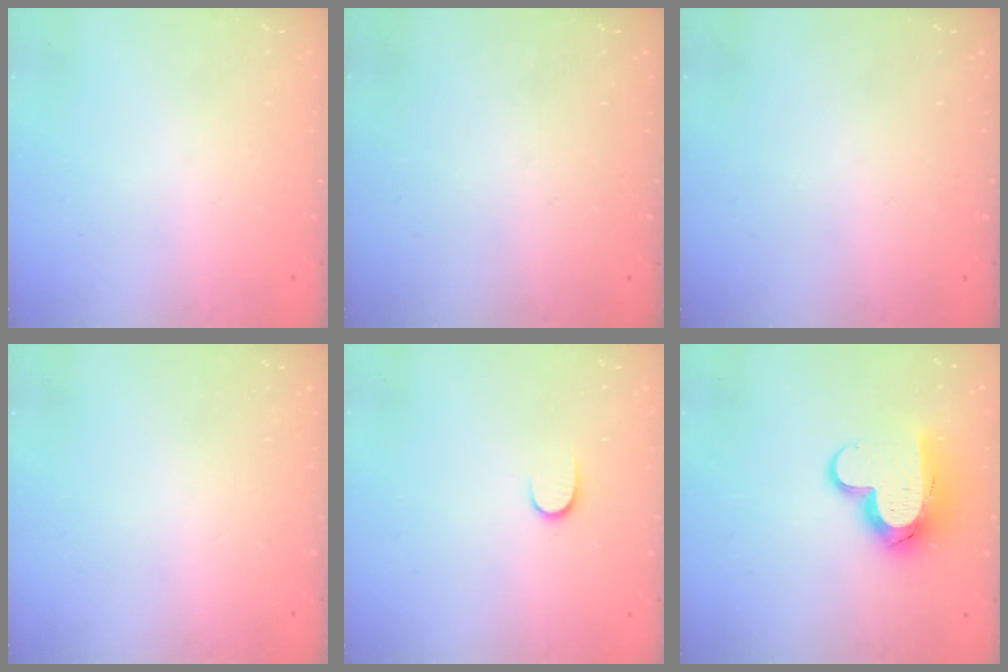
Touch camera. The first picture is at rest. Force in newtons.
{"total": 0.0}
{"total": 0.0}
{"total": 0.0}
{"total": 5.7, "press": 5.7, "slide": 0.5}
{"total": 13.6, "press": 13.5, "slide": 1.3}